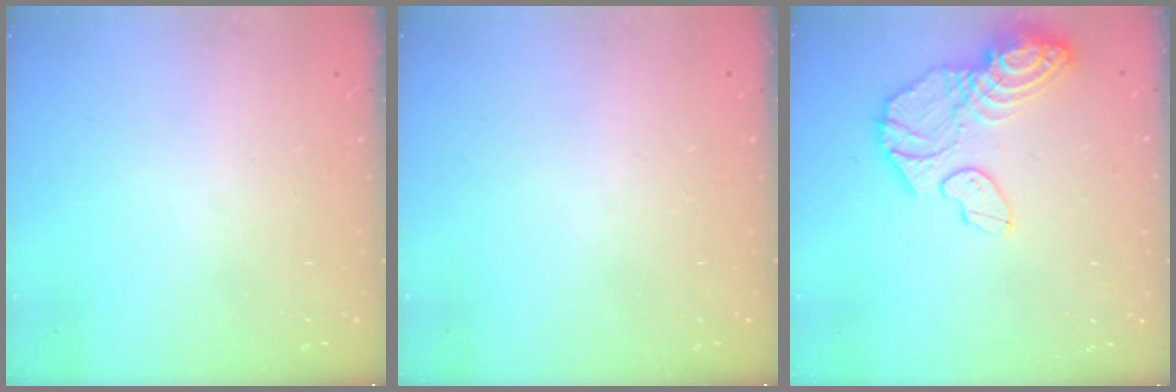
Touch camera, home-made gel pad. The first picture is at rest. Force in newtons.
{"total": 0.0}
{"total": 15.0, "press": 14.9, "slide": 1.8}